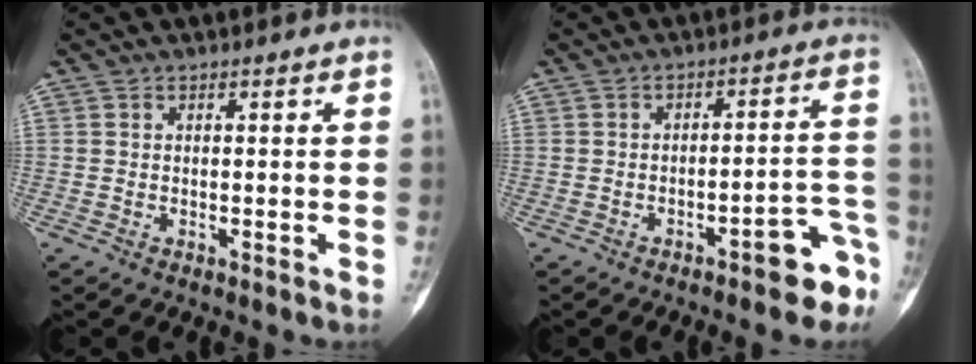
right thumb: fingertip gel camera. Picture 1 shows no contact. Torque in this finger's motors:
{"motor_torque": [1.23, 0.47, 0.58, -0.60, 0.22]}